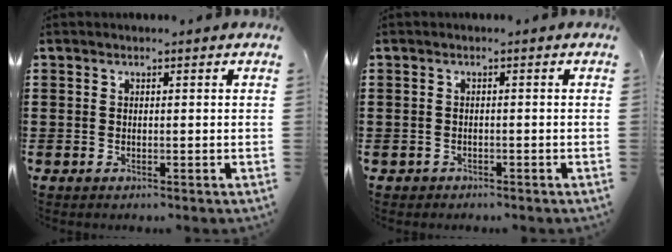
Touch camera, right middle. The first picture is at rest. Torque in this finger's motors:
{"motor_torque": [0.05, 0.16, -0.03, -0.01]}